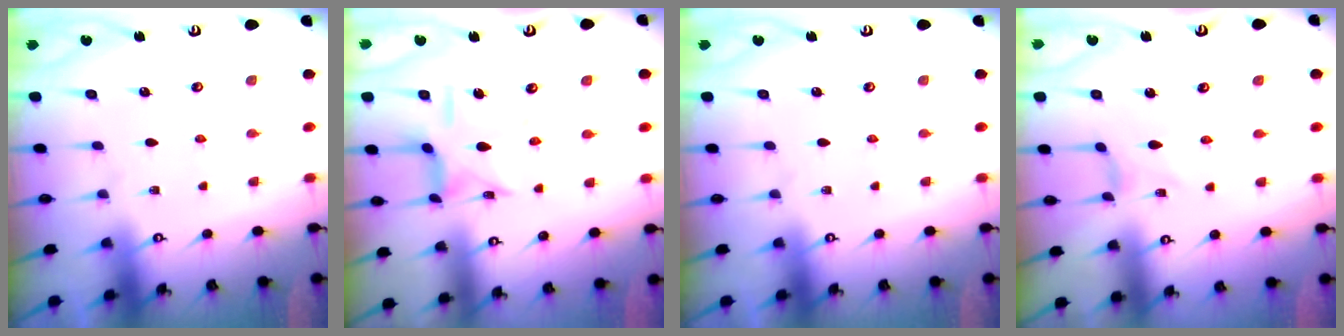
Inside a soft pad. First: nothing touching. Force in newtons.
{"total": 10.7, "press": 10.7, "slide": 0.7}
{"total": 0.0}
{"total": 0.0}